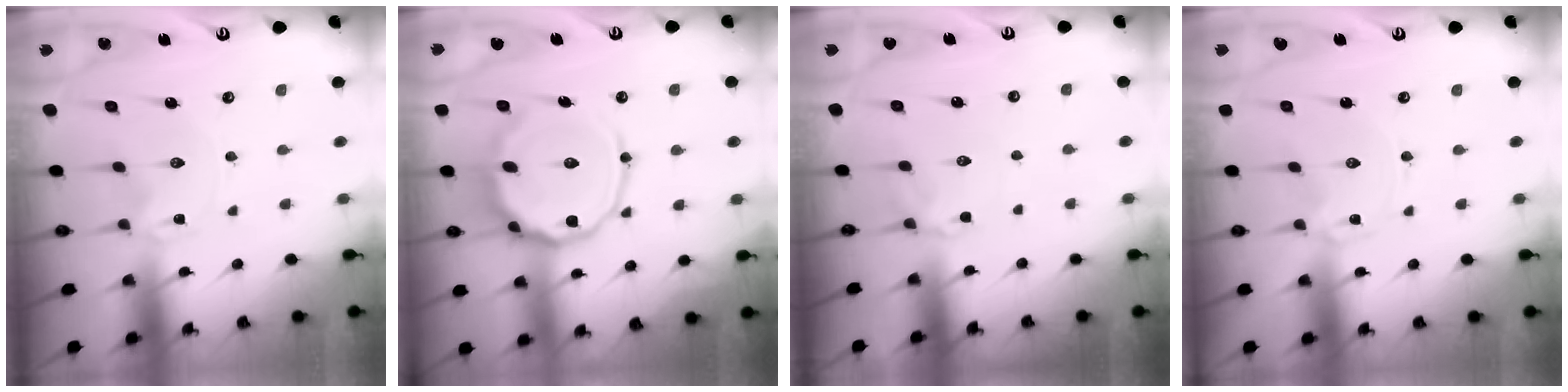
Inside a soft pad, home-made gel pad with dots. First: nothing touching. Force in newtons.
{"total": 14.1, "press": 14.0, "slide": 1.1}
{"total": 2.8, "press": 2.6, "slide": 1.1}
{"total": 0.0}